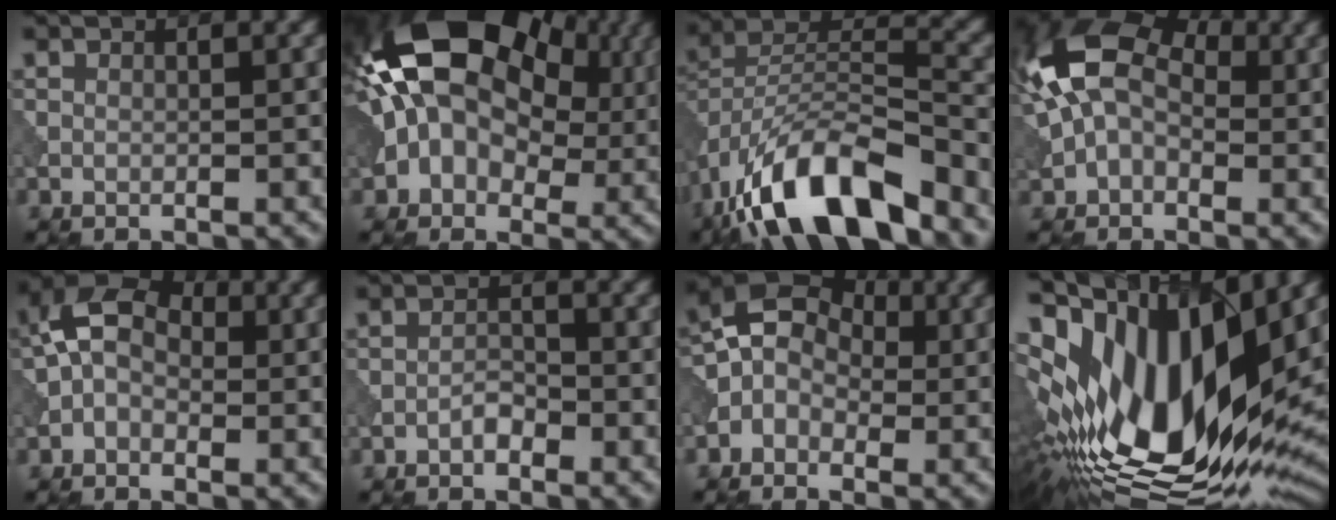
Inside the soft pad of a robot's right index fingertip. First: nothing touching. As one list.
[{"total": 18.4, "force": [4.6, 12.7, 12.5], "torque": [-0.204, 0.042, 0.067]}, {"total": 12.5, "force": [-8.4, 4.6, 8.0], "torque": [-0.138, 0.009, -0.166]}, {"total": 12.0, "force": [2.0, 7.9, 8.8], "torque": [-0.160, 0.036, 0.015]}, {"total": 6.6, "force": [0.5, 4.4, 4.9], "torque": [-0.094, 0.031, -0.010]}, {"total": 1.5, "force": [-0.9, 0.6, 0.9], "torque": [-0.016, 0.005, -0.020]}, {"total": 5.9, "force": [-0.1, 4.6, 3.6], "torque": [-0.045, 0.033, -0.027]}, {"total": 16.8, "force": [2.6, 7.5, 14.8], "torque": [-0.264, 0.009, 0.043]}]